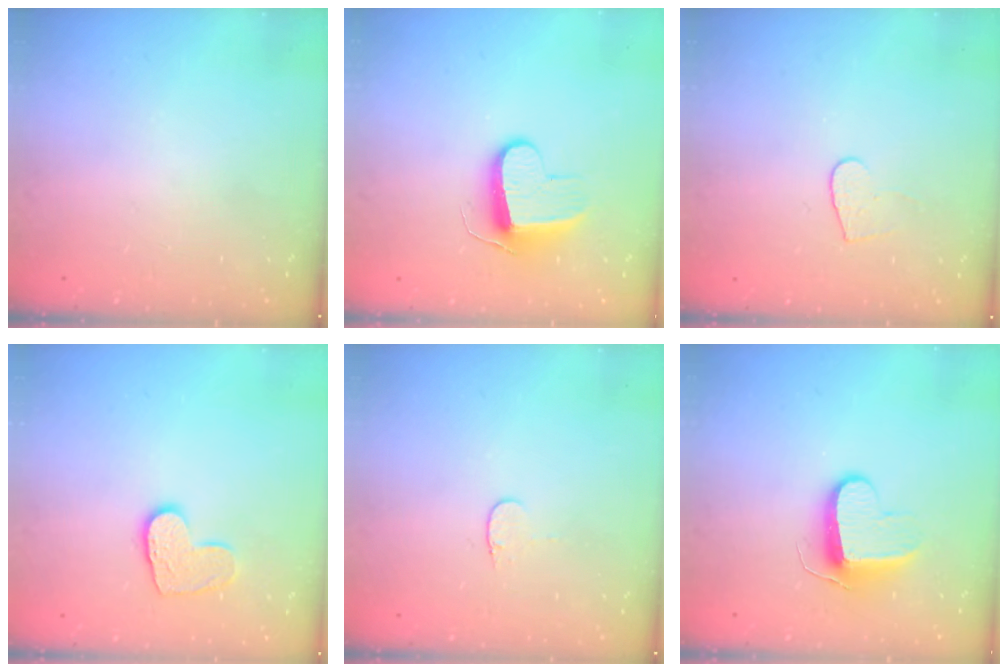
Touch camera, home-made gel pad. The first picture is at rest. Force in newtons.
{"total": 9.6, "press": 9.6, "slide": 0.2}
{"total": 4.7, "press": 4.7, "slide": 0.4}
{"total": 9.1, "press": 9.1, "slide": 0.2}
{"total": 3.4, "press": 3.3, "slide": 0.4}
{"total": 9.3, "press": 9.3, "slide": 0.3}